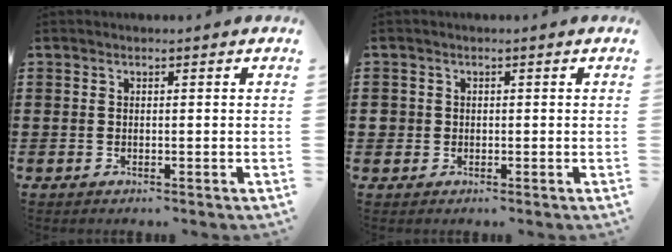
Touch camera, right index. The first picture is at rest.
{"total": 1.4, "force": [-0.1, 1.3, 0.2], "torque": [-0.008, 0.007, -0.005]}